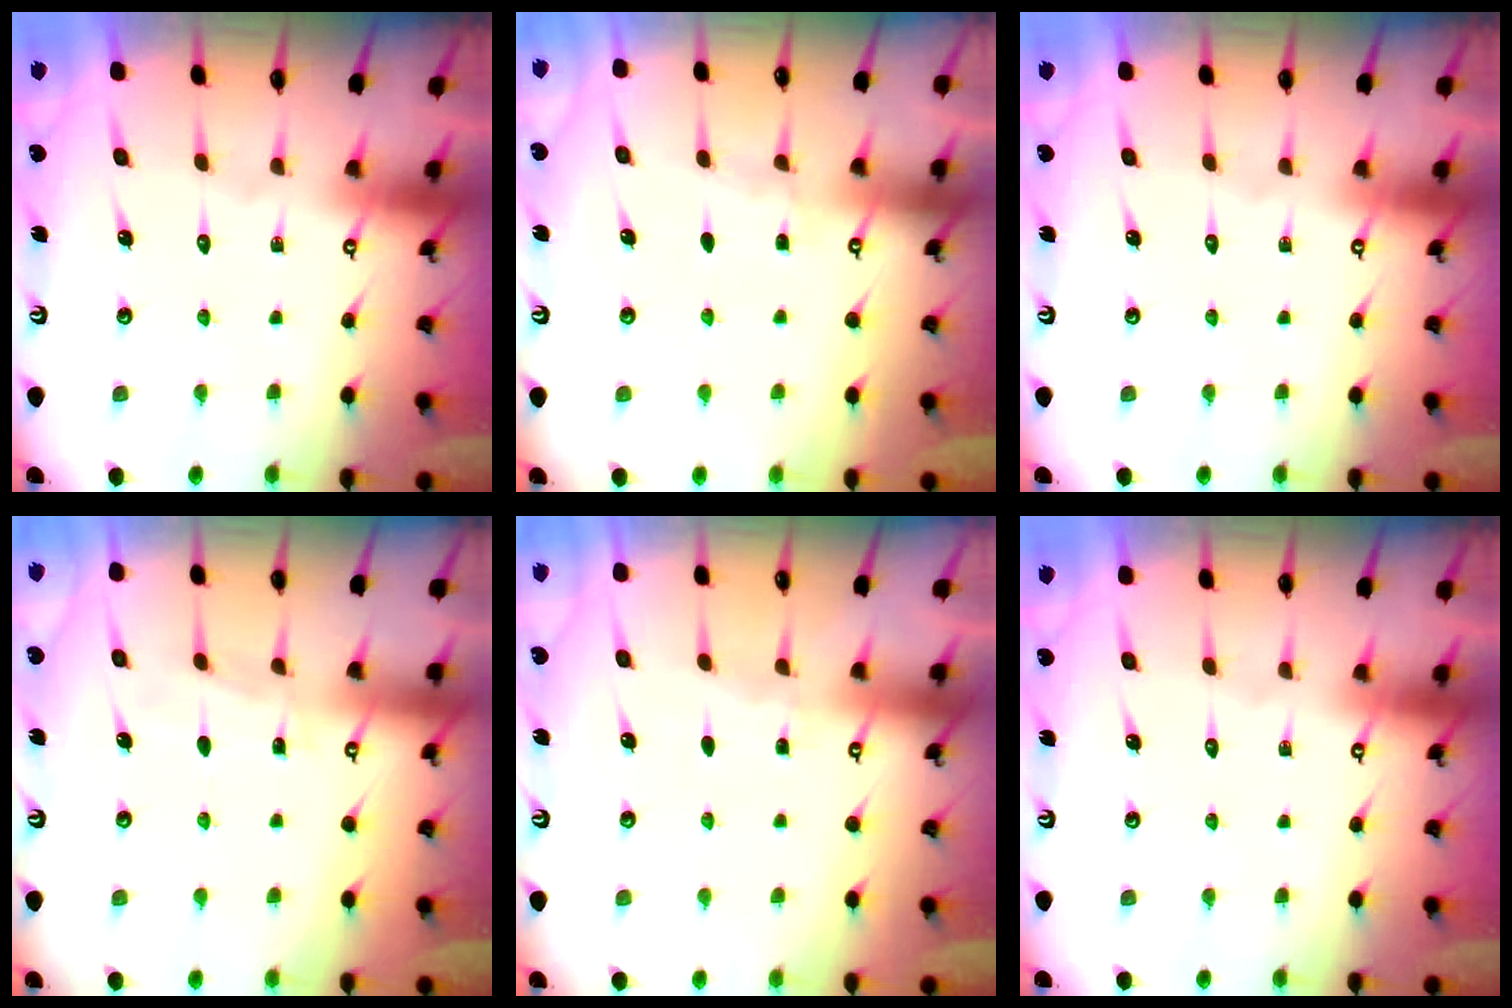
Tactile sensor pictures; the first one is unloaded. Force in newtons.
{"total": 3.6, "press": 3.6, "slide": 0.5}
{"total": 0.0}
{"total": 4.4, "press": 4.3, "slide": 0.6}
{"total": 3.4, "press": 3.3, "slide": 0.4}
{"total": 0.0}